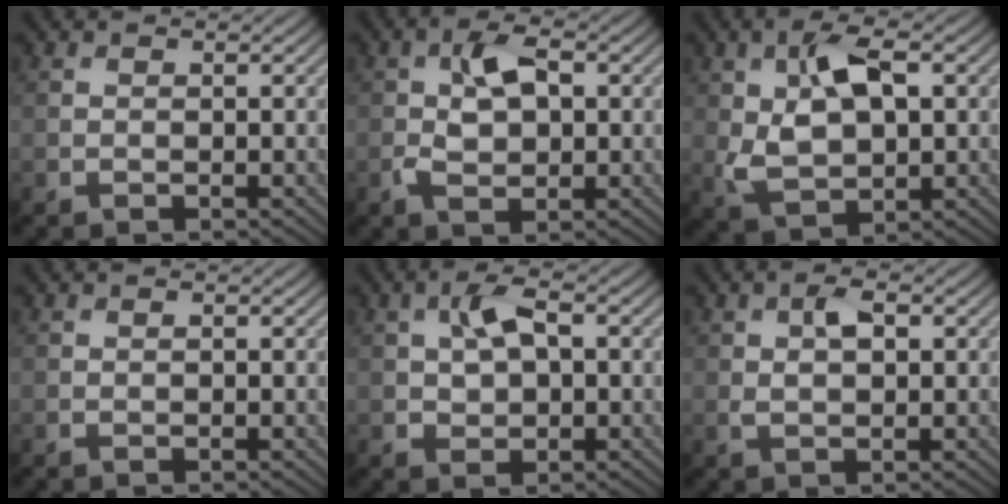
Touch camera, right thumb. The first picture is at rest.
{"total": 5.1, "force": [0.5, 3.0, 4.1], "torque": [-0.085, 0.001, 0.009]}
{"total": 8.7, "force": [1.8, 4.8, 7.0], "torque": [-0.150, 0.003, 0.031]}
{"total": 0.0}
{"total": 4.8, "force": [1.0, 2.8, 3.8], "torque": [-0.079, 0.007, 0.016]}
{"total": 3.0, "force": [0.8, 1.6, 2.5], "torque": [-0.048, 0.001, 0.015]}